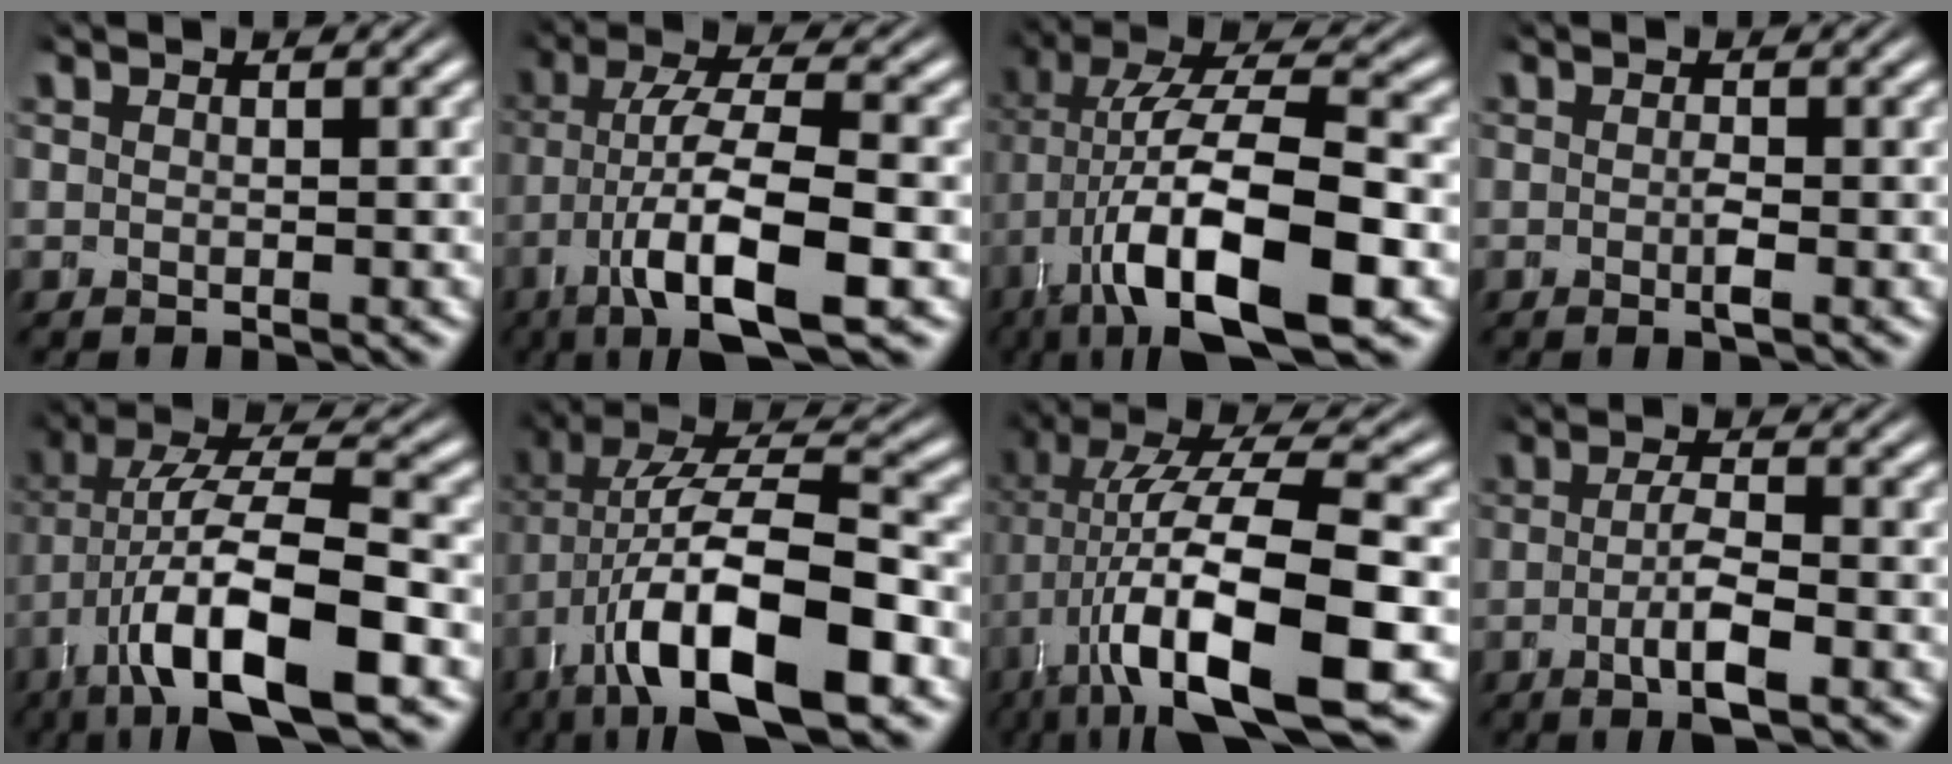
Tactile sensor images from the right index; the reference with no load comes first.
{"total": 8.3, "force": [-2.7, 3.8, 6.9], "torque": [-0.151, -0.030, -0.024]}
{"total": 10.4, "force": [-1.5, 5.4, 8.7], "torque": [-0.178, -0.027, -0.005]}
{"total": 0.8, "force": [-0.6, 0.1, 0.5], "torque": [-0.009, -0.005, -0.010]}
{"total": 10.1, "force": [-1.7, 5.2, 8.5], "torque": [-0.169, -0.022, -0.011]}
{"total": 11.5, "force": [-1.9, 6.0, 9.7], "torque": [-0.186, -0.026, -0.014]}
{"total": 10.1, "force": [-0.7, 4.7, 8.9], "torque": [-0.173, -0.015, 0.003]}
{"total": 4.0, "force": [-1.6, 1.1, 3.5], "torque": [-0.058, -0.009, -0.023]}